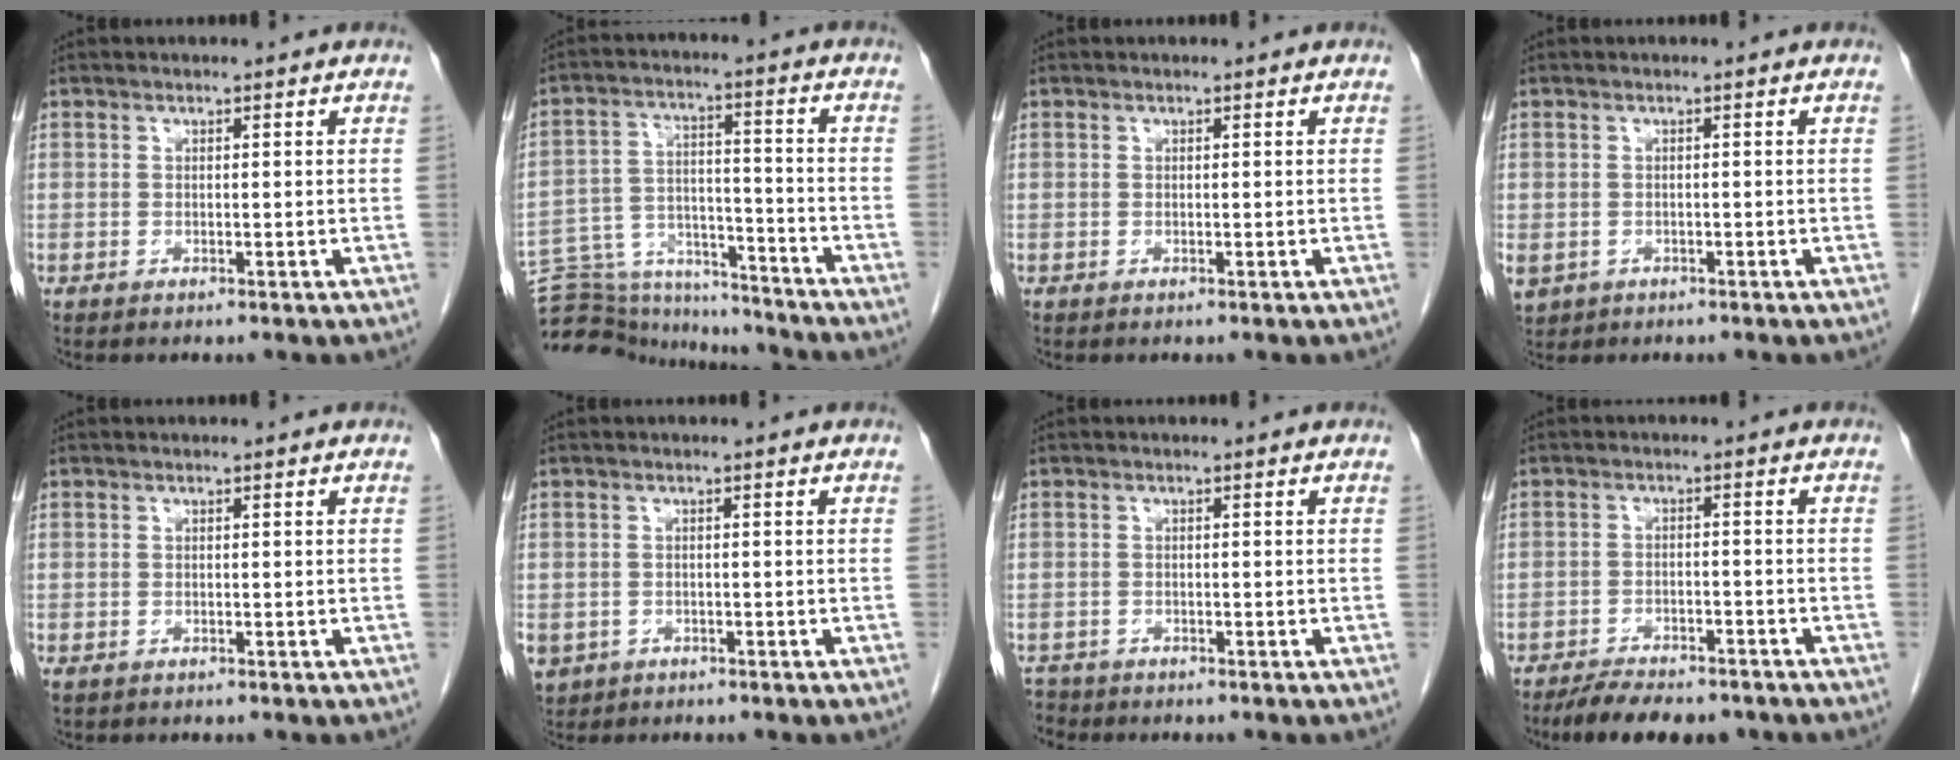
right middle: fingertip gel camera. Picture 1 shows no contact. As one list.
[{"total": 15.8, "force": [-15.3, 2.8, 2.6], "torque": [-0.050, 0.033, -0.238]}, {"total": 0.0}, {"total": 4.6, "force": [-2.2, 3.8, 1.4], "torque": [-0.039, -0.003, -0.030]}, {"total": 0.7, "force": [-0.3, 0.5, 0.3], "torque": [-0.009, 0.001, -0.001]}, {"total": 5.0, "force": [-2.5, 4.1, 1.3], "torque": [-0.030, 0.000, -0.037]}, {"total": 2.0, "force": [-1.8, 0.7, -0.3], "torque": [0.000, -0.005, -0.034]}, {"total": 9.4, "force": [-7.7, 3.1, 4.3], "torque": [-0.060, -0.003, -0.115]}]